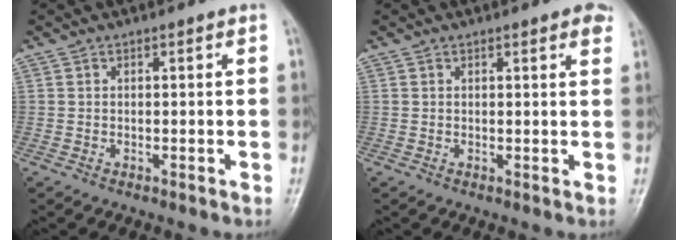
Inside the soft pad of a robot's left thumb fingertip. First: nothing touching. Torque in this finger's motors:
{"motor_torque": [0.04, 0.05, -0.25, -0.05, 0.05]}